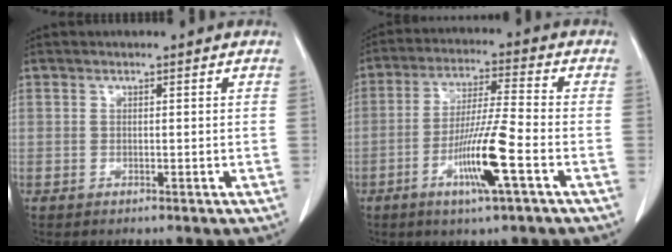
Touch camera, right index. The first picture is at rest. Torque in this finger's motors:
{"motor_torque": [1.72, -0.37, 0.45, 0.15]}